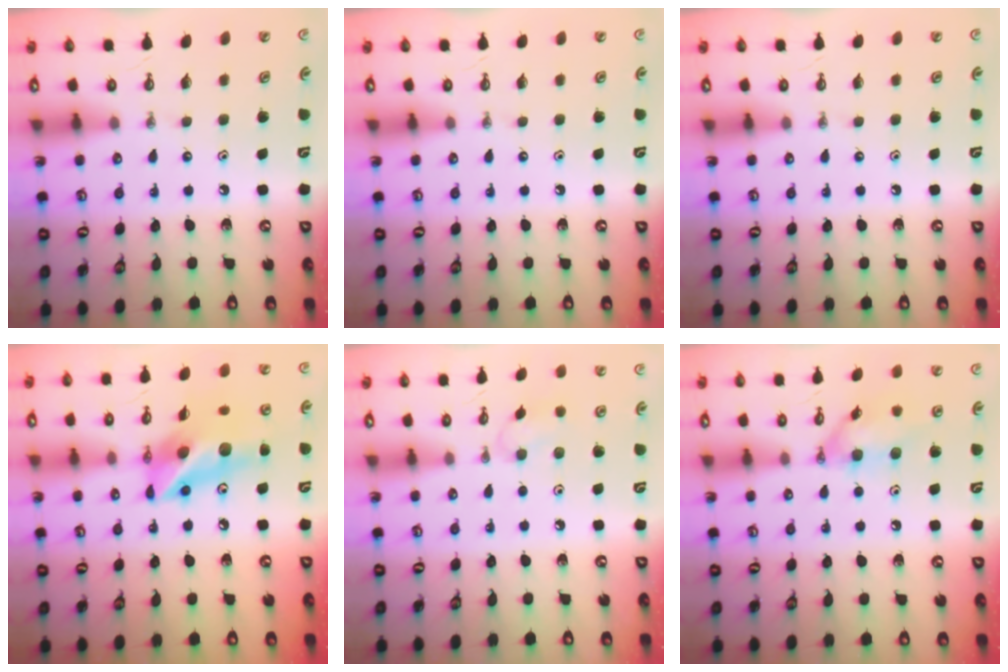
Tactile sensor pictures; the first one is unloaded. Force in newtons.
{"total": 0.0}
{"total": 0.0}
{"total": 14.7, "press": 14.4, "slide": 2.9}
{"total": 5.7, "press": 5.7, "slide": 0.6}
{"total": 11.6, "press": 11.6, "slide": 0.4}